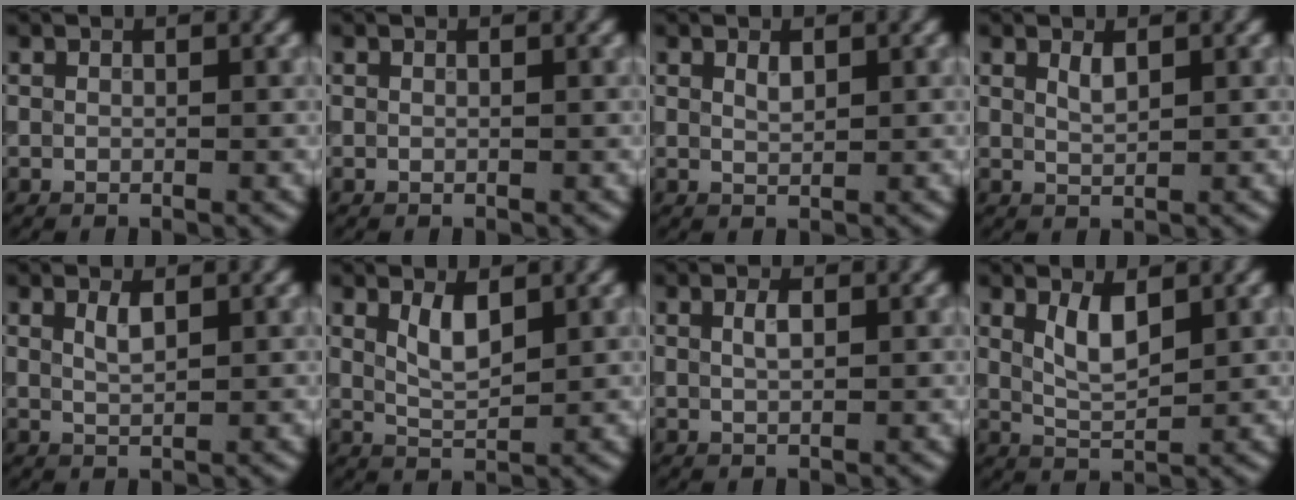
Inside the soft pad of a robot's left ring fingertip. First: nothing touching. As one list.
[{"total": 0.0}, {"total": 0.9, "force": [0.6, 0.3, 0.6], "torque": [-0.014, -0.001, 0.013]}, {"total": 1.2, "force": [0.8, 0.4, 0.9], "torque": [-0.019, -0.002, 0.016]}, {"total": 1.5, "force": [0.8, 0.5, 1.2], "torque": [-0.025, -0.001, 0.016]}, {"total": 2.6, "force": [1.3, 0.9, 2.1], "torque": [-0.044, -0.005, 0.027]}, {"total": 1.3, "force": [0.5, 0.5, 1.1], "torque": [-0.024, 0.001, 0.010]}, {"total": 3.1, "force": [1.4, 1.1, 2.5], "torque": [-0.053, -0.004, 0.030]}]